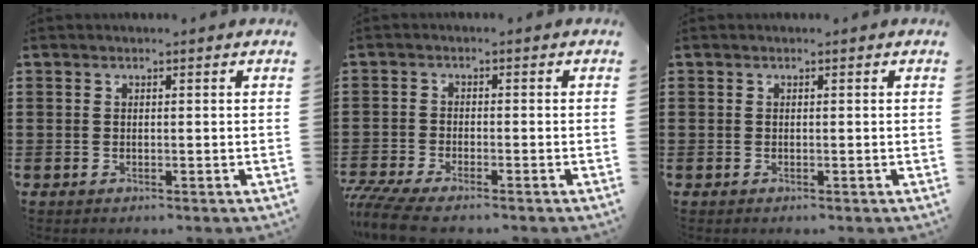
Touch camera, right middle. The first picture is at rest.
{"total": 4.0, "force": [-3.6, 0.3, 1.6], "torque": [-0.055, -0.017, -0.079]}
{"total": 0.0}